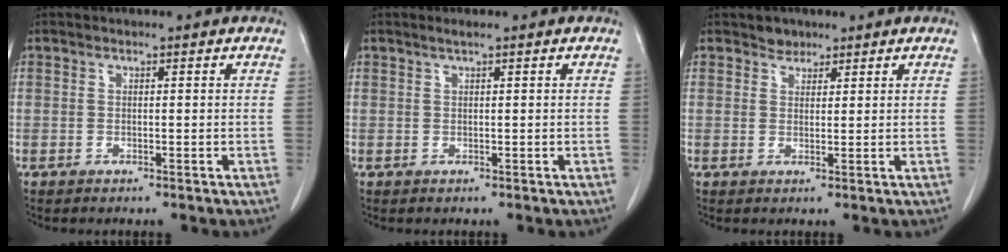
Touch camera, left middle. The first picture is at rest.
{"total": 0.8, "force": [0.6, -0.1, 0.6], "torque": [-0.015, 0.004, 0.014]}
{"total": 1.8, "force": [1.4, 1.1, 0.1], "torque": [0.003, 0.001, 0.021]}